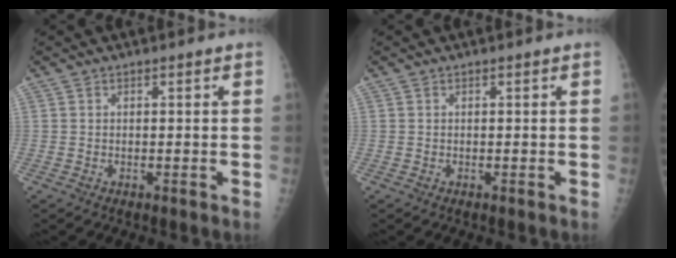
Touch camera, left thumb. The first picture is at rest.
{"total": 0.0}